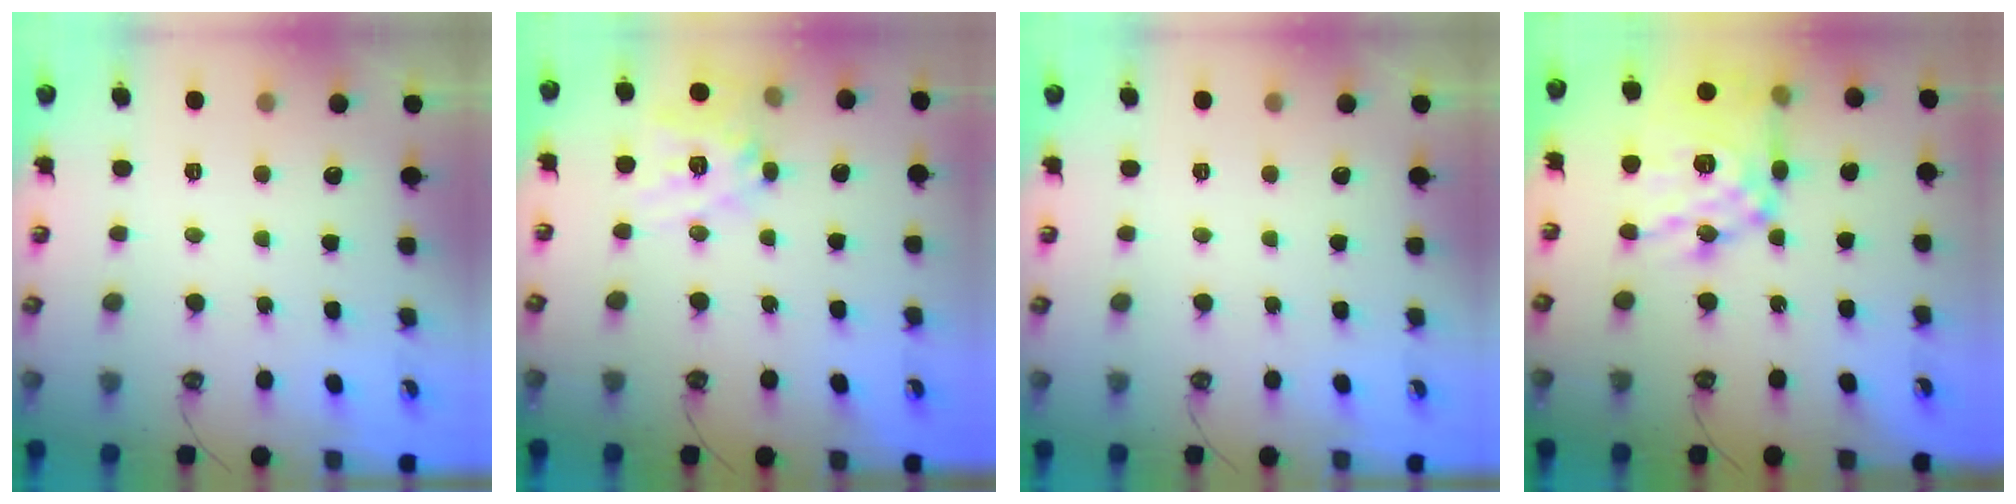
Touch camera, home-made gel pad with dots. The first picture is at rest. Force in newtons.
{"total": 14.7, "press": 14.6, "slide": 1.8}
{"total": 0.0}
{"total": 21.0, "press": 20.9, "slide": 2.1}